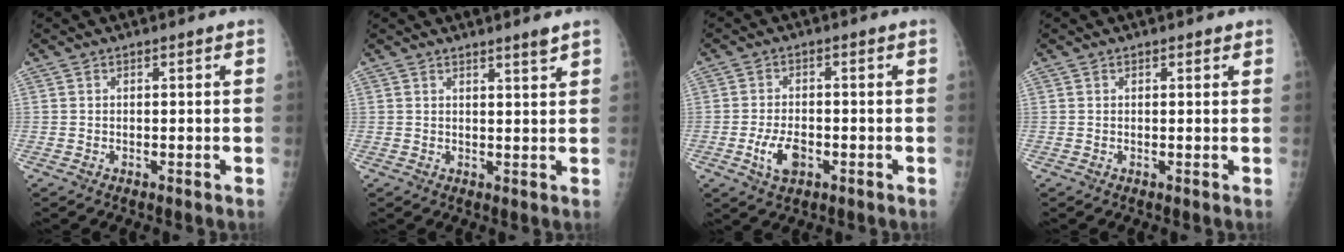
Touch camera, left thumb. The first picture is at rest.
{"total": 2.2, "force": [1.8, -0.1, 1.3], "torque": [-0.016, -0.017, 0.029]}
{"total": 5.4, "force": [-2.0, 3.1, 4.0], "torque": [-0.073, 0.007, -0.033]}
{"total": 0.8, "force": [0.6, 0.4, 0.4], "torque": [0.001, -0.002, 0.004]}